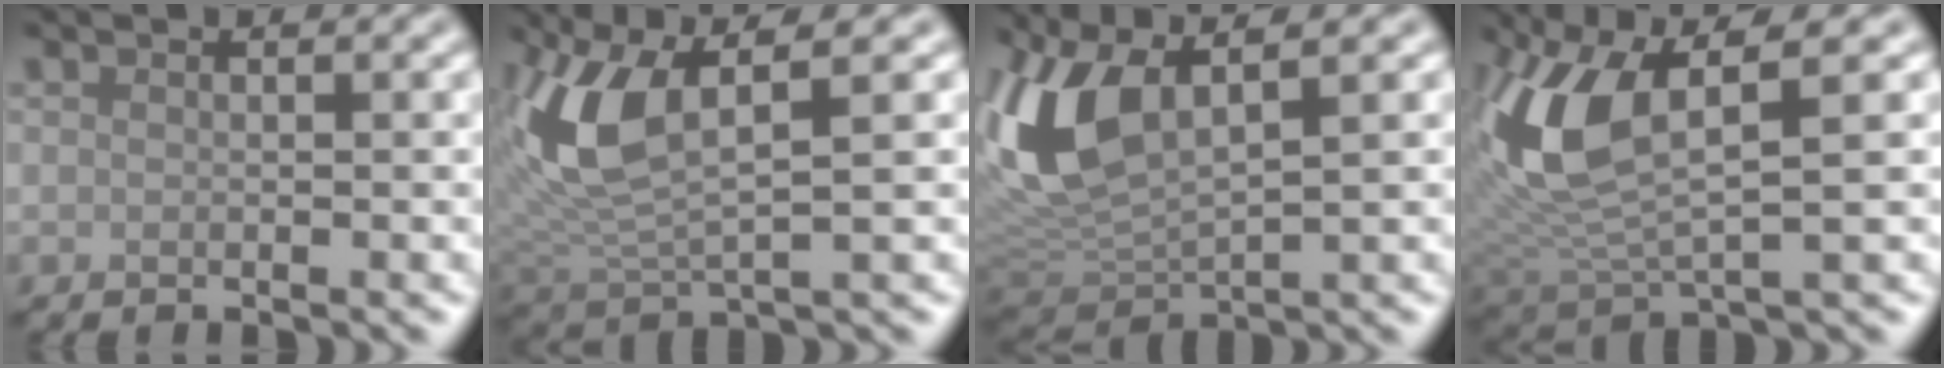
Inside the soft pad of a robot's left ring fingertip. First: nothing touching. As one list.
[{"total": 6.0, "force": [2.1, 2.0, 5.3], "torque": [-0.126, -0.003, 0.046]}, {"total": 7.5, "force": [2.7, 3.0, 6.4], "torque": [-0.150, 0.005, 0.053]}, {"total": 7.2, "force": [2.2, 2.6, 6.3], "torque": [-0.149, -0.004, 0.044]}]